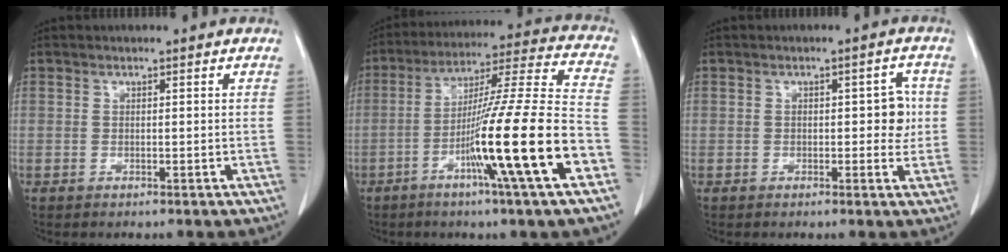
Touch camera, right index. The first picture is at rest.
{"total": 19.6, "force": [-7.4, -1.4, 18.1], "torque": [-0.302, -0.017, -0.132]}
{"total": 3.9, "force": [0.0, 1.8, 3.4], "torque": [-0.034, 0.011, -0.002]}